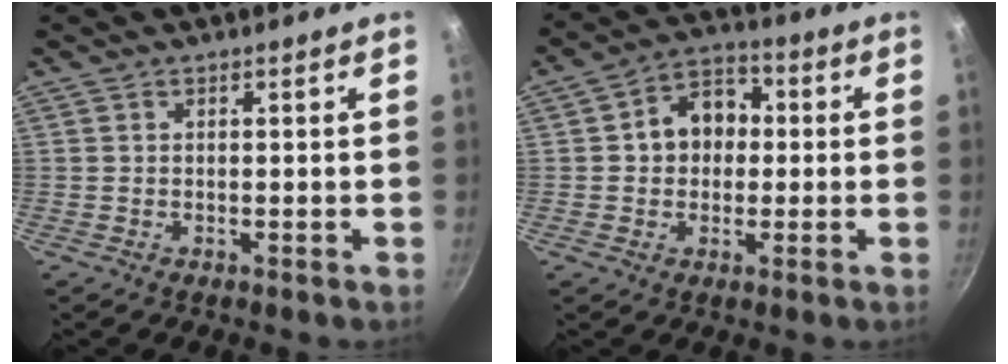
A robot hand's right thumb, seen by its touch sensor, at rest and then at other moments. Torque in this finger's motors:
{"motor_torque": [-0.18, 0.59, 0.31, -0.27, 0.16]}